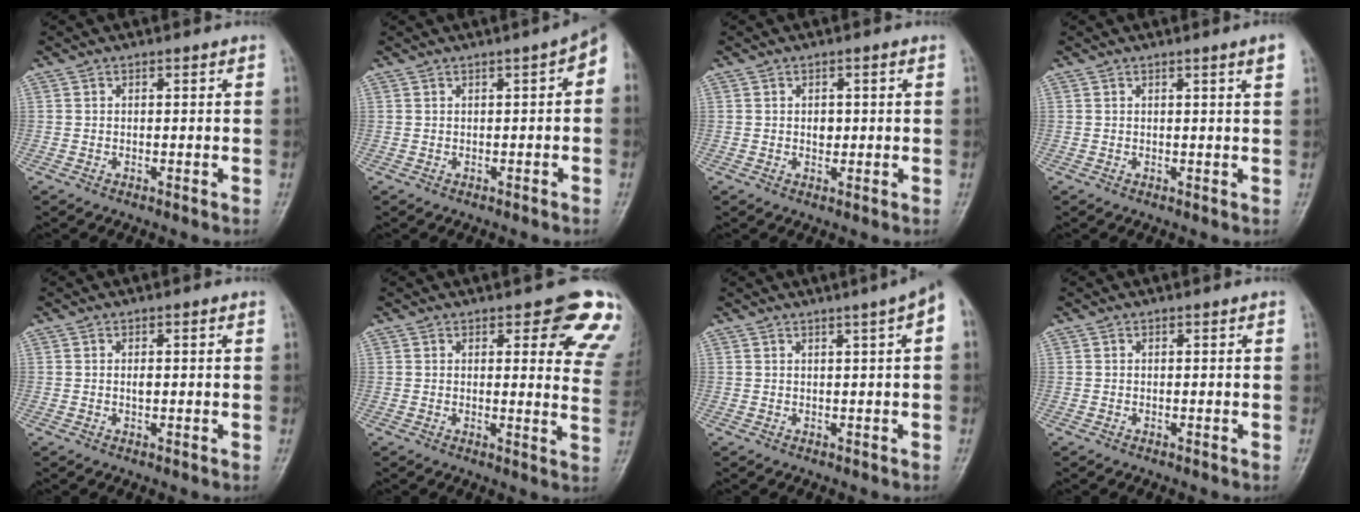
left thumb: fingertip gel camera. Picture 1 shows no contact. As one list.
[{"total": 4.1, "force": [0.5, 1.4, 3.8], "torque": [-0.041, 0.019, -0.002]}, {"total": 1.9, "force": [0.1, 1.4, 1.2], "torque": [-0.006, 0.001, 0.002]}, {"total": 2.0, "force": [1.0, -0.4, 1.6], "torque": [-0.021, -0.006, 0.015]}, {"total": 1.0, "force": [0.0, 0.5, 0.9], "torque": [-0.011, 0.002, 0.000]}, {"total": 11.5, "force": [7.1, 4.0, 8.2], "torque": [-0.044, -0.037, 0.065]}, {"total": 4.5, "force": [1.7, 0.2, 4.1], "torque": [-0.047, 0.014, 0.020]}, {"total": 0.0}]